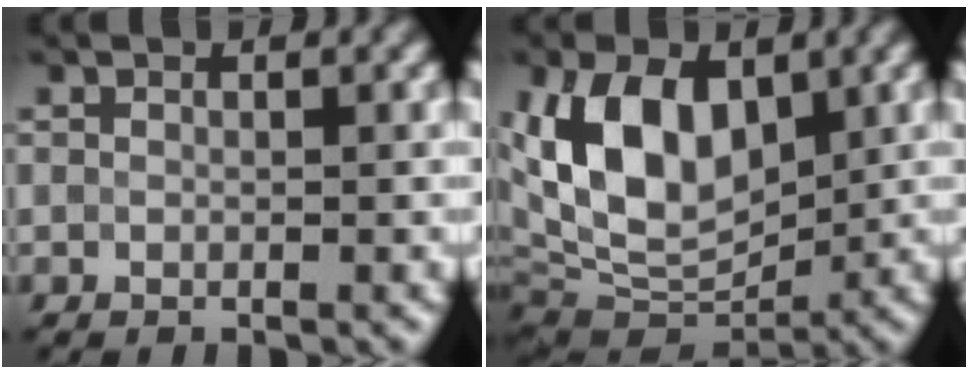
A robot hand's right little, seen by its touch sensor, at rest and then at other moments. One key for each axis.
{"total": 10.8, "fx": 2.5, "fy": 6.7, "fz": 8.1, "tx": -0.164, "ty": 0.011, "tz": 0.034}